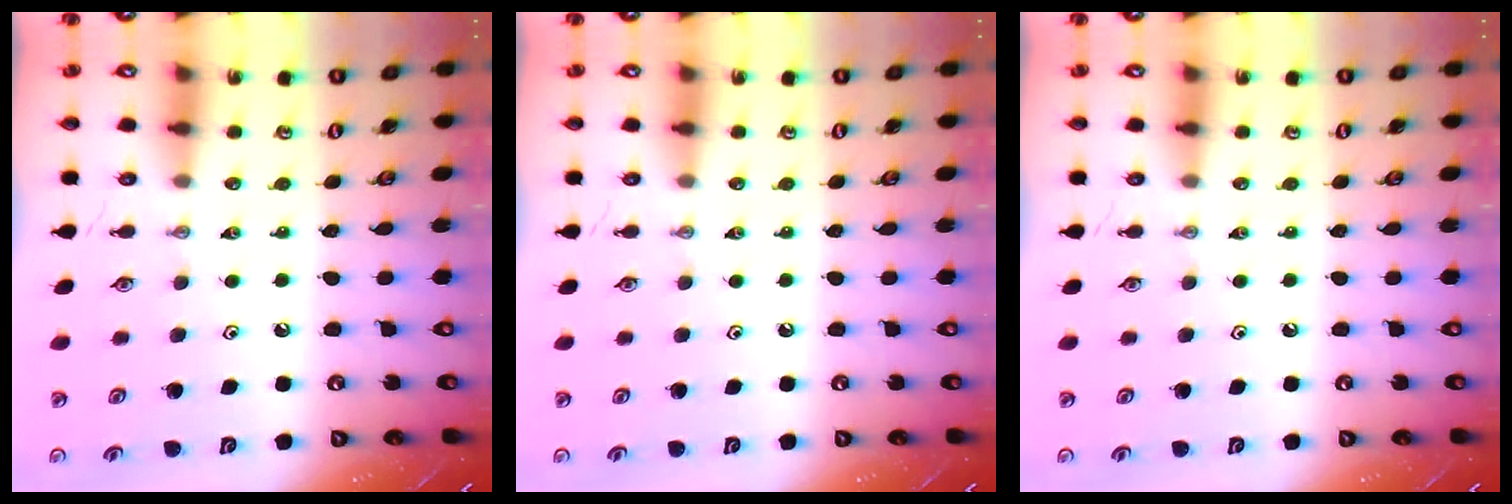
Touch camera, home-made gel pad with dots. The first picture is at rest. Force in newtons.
{"total": 0.0}
{"total": 0.0}